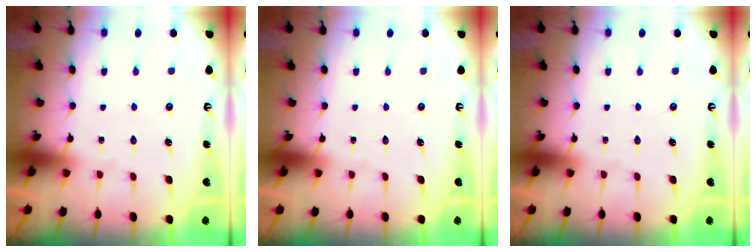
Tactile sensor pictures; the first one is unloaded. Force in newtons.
{"total": 0.0}
{"total": 0.0}